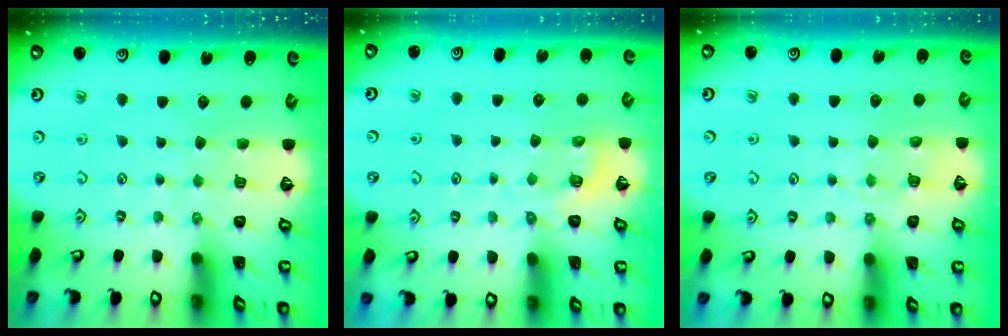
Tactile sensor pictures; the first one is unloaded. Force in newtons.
{"total": 2.3, "press": 1.4, "slide": 1.8}
{"total": 6.9, "press": 6.9, "slide": 0.7}